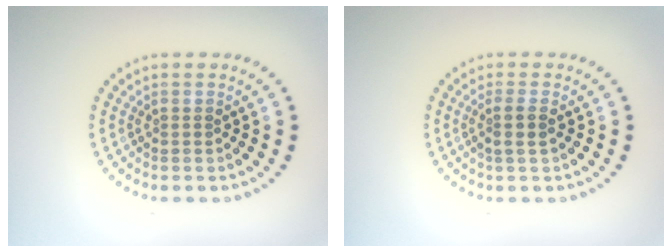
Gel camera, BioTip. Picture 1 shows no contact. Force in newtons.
{"total": 1.5, "press": 1.3, "slide": 0.8}